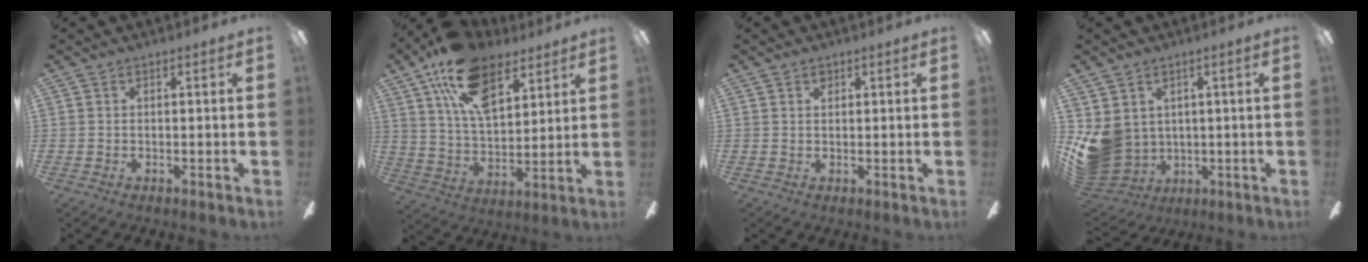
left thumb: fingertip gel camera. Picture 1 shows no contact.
{"total": 18.4, "force": [10.7, 9.5, 11.5], "torque": [-0.209, -0.031, 0.193]}
{"total": 1.1, "force": [0.7, 0.7, 0.4], "torque": [-0.001, -0.001, 0.012]}
{"total": 9.0, "force": [1.1, 8.2, 3.4], "torque": [-0.109, -0.013, 0.028]}